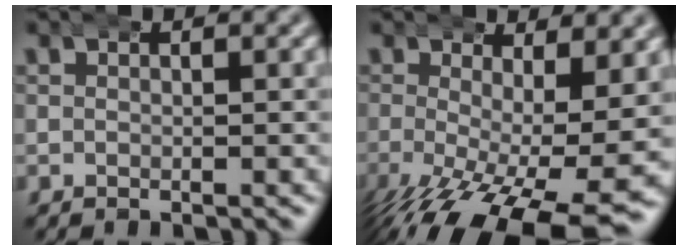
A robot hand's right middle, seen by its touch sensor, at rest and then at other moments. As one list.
[{"total": 10.2, "force": [-4.3, 4.2, 8.2], "torque": [-0.140, -0.042, -0.046]}]